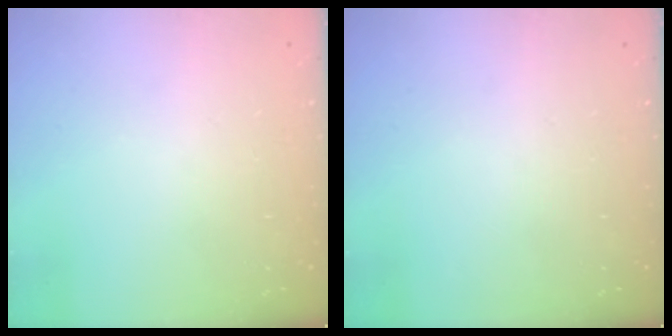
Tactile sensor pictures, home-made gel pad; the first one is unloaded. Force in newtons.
{"total": 0.0}